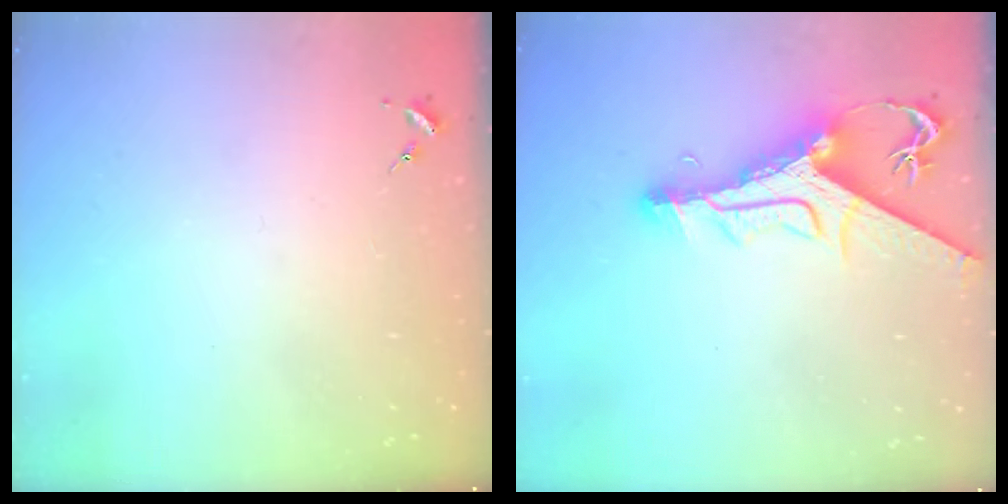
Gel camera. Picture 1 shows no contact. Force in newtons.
{"total": 14.7, "press": 14.6, "slide": 1.3}